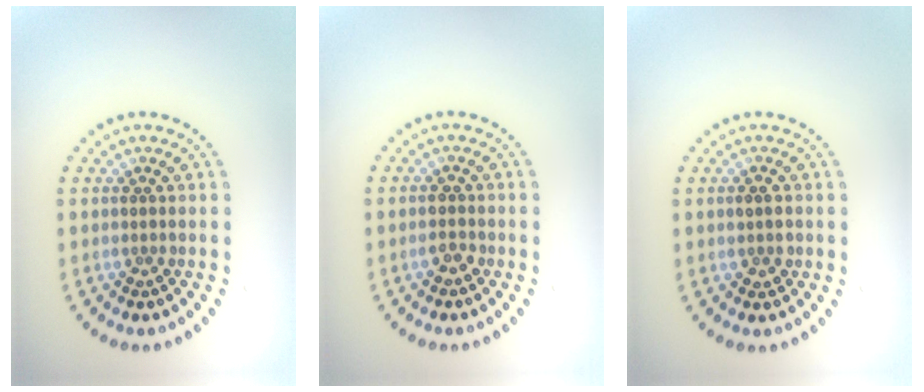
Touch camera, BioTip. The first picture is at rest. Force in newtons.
{"total": 1.5, "press": 1.4, "slide": 0.3}
{"total": 1.5, "press": 1.4, "slide": 0.4}